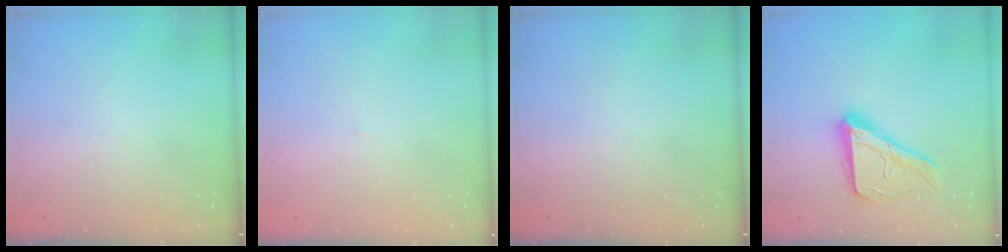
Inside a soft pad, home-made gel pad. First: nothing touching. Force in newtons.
{"total": 2.1, "press": 2.1, "slide": 0.1}
{"total": 0.0}
{"total": 17.3, "press": 17.2, "slide": 1.0}